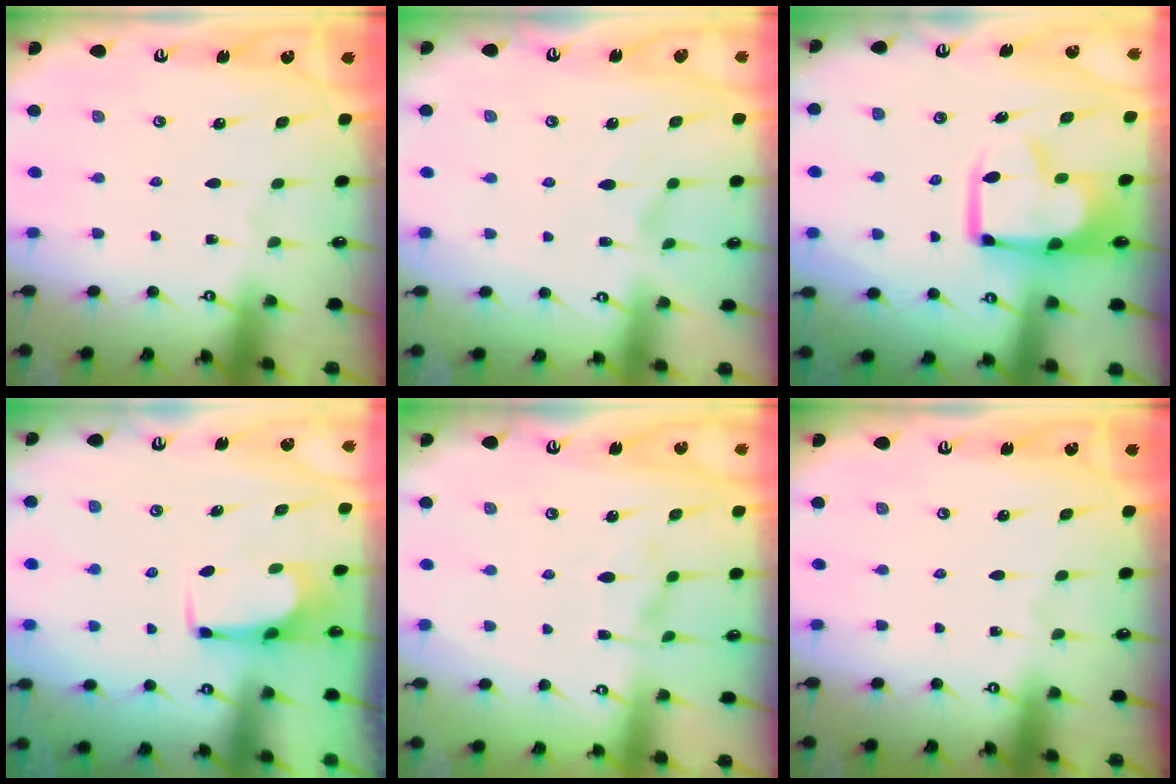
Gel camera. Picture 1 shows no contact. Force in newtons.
{"total": 1.5, "press": 1.3, "slide": 0.6}
{"total": 3.5, "press": 3.4, "slide": 0.8}
{"total": 3.4, "press": 3.4, "slide": 0.2}
{"total": 5.7, "press": 5.7, "slide": 1.0}
{"total": 0.0}